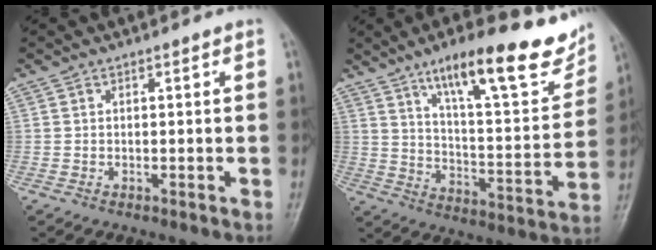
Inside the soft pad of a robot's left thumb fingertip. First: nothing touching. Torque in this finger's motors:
{"motor_torque": [0.87, 0.61, 1.43, -1.34, 0.12]}